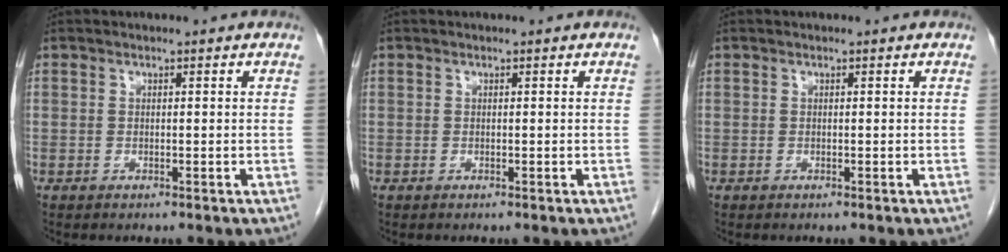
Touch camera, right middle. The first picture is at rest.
{"total": 0.0}
{"total": 0.0}